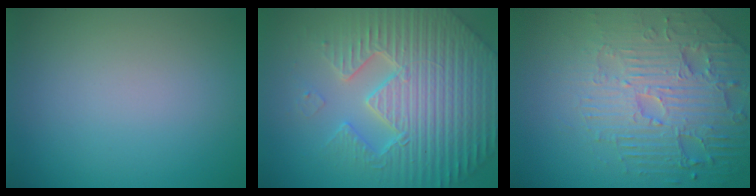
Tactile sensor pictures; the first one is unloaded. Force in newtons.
{"total": 7.7, "press": 7.4, "slide": 2.1}
{"total": 7.2, "press": 5.4, "slide": 4.7}